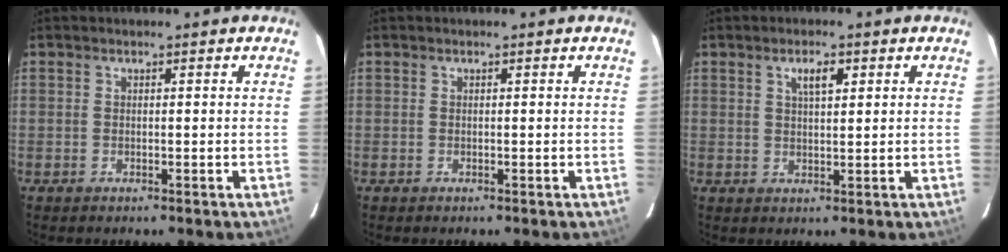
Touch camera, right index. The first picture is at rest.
{"total": 0.0}
{"total": 3.6, "force": [1.6, 1.2, 3.0], "torque": [-0.050, 0.007, 0.028]}